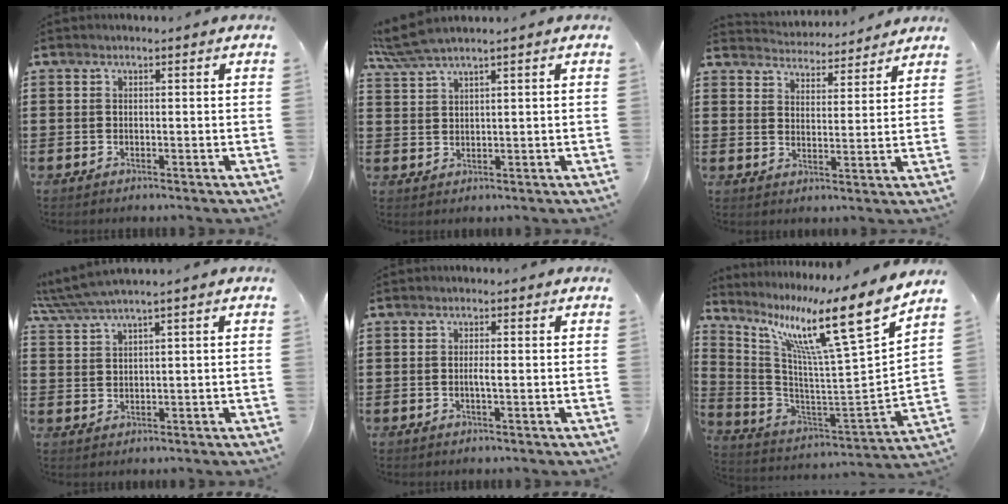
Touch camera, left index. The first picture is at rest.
{"total": 3.6, "force": [2.9, 0.0, 2.2], "torque": [-0.058, -0.004, 0.050]}
{"total": 4.1, "force": [4.1, 0.2, -0.2], "torque": [-0.015, -0.026, 0.071]}
{"total": 3.1, "force": [2.4, -0.2, 1.9], "torque": [-0.053, -0.008, 0.039]}
{"total": 1.4, "force": [-0.2, 0.0, 1.3], "torque": [-0.025, -0.003, -0.004]}
{"total": 13.6, "force": [8.7, 0.6, 10.4], "torque": [-0.194, -0.073, 0.124]}